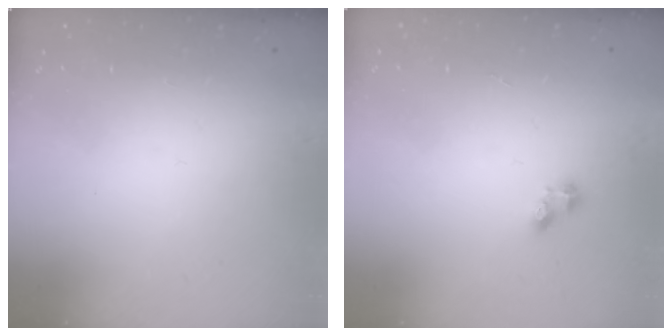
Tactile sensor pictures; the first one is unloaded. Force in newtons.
{"total": 2.6, "press": 2.6, "slide": 0.4}